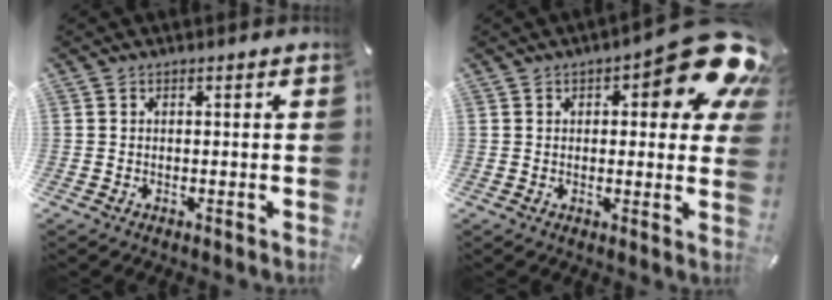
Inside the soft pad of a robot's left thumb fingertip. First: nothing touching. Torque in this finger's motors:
{"motor_torque": [3.23, 1.78, 0.38, -0.25, 0.21]}